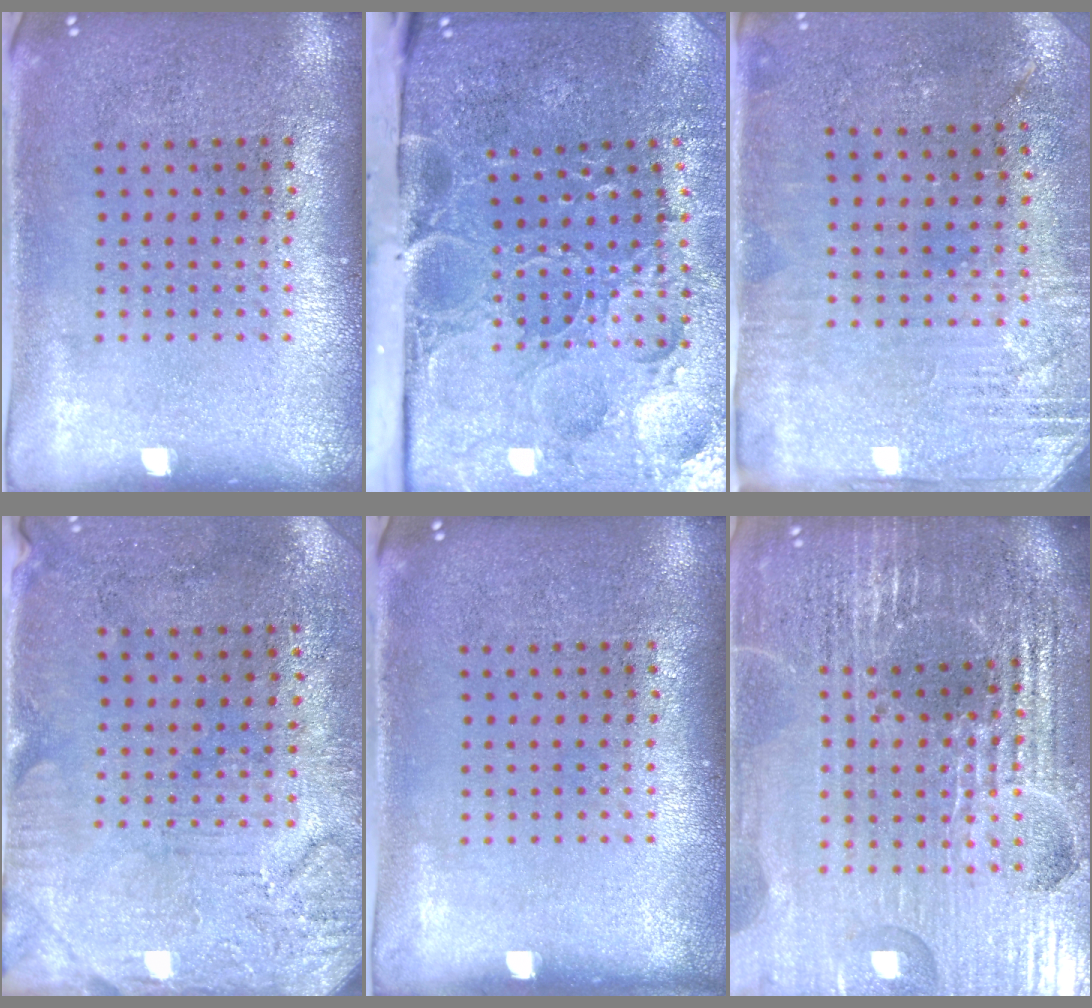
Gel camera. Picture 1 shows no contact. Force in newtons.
{"total": 5.4, "press": 4.1, "slide": 3.5}
{"total": 2.9, "press": 2.7, "slide": 1.1}
{"total": 3.2, "press": 2.6, "slide": 1.9}
{"total": 0.0}
{"total": 6.8, "press": 5.9, "slide": 3.4}